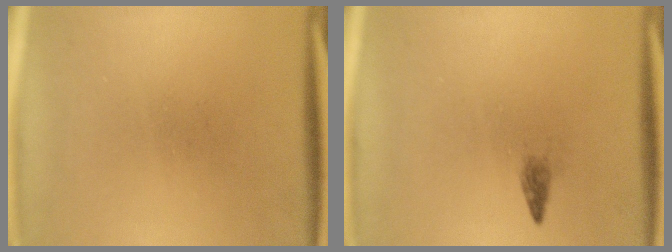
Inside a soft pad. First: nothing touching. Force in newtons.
{"total": 1.0}